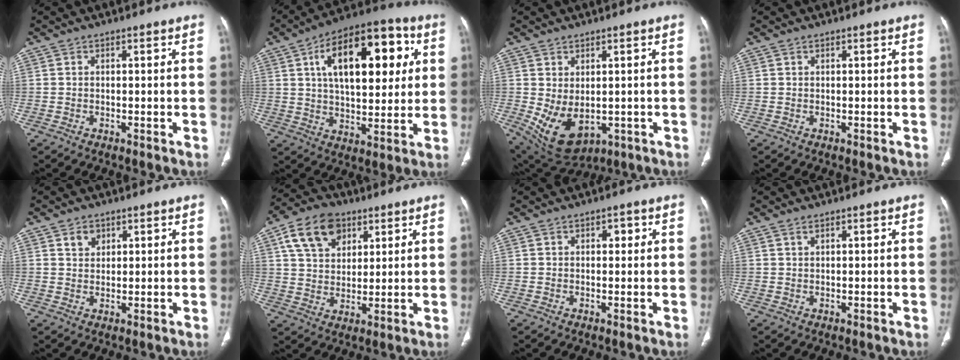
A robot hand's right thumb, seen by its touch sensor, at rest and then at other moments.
{"total": 22.0, "force": [6.6, 11.0, 17.8], "torque": [-0.236, 0.004, 0.094]}
{"total": 10.1, "force": [-1.3, 6.3, 7.7], "torque": [-0.127, -0.005, 0.009]}
{"total": 0.0}
{"total": 3.0, "force": [1.7, 2.2, 1.2], "torque": [-0.008, -0.011, 0.031]}
{"total": 12.4, "force": [5.7, 8.5, 7.0], "torque": [-0.104, -0.009, 0.102]}
{"total": 1.6, "force": [0.6, 1.1, 1.1], "torque": [-0.007, 0.001, 0.007]}
{"total": 1.0, "force": [0.7, 0.3, 0.5], "torque": [-0.013, 0.001, 0.017]}